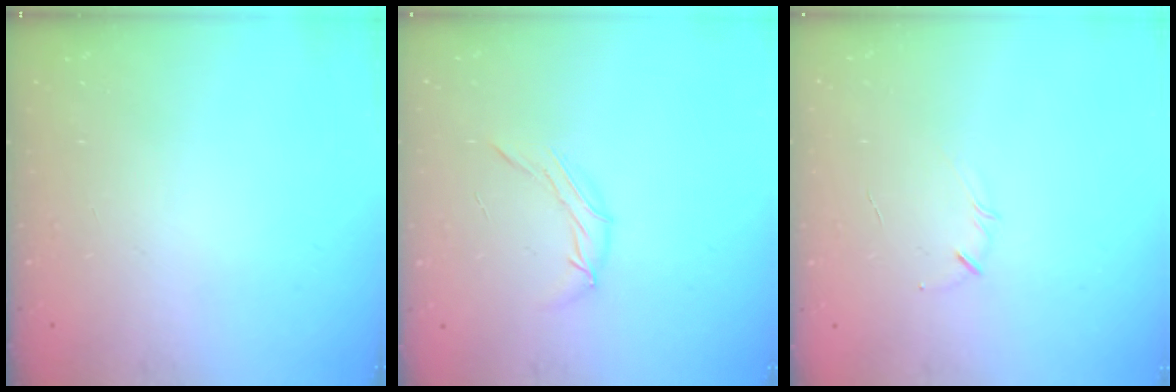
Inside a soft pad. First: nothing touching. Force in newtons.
{"total": 6.6, "press": 6.6, "slide": 0.6}
{"total": 3.1, "press": 3.0, "slide": 0.7}